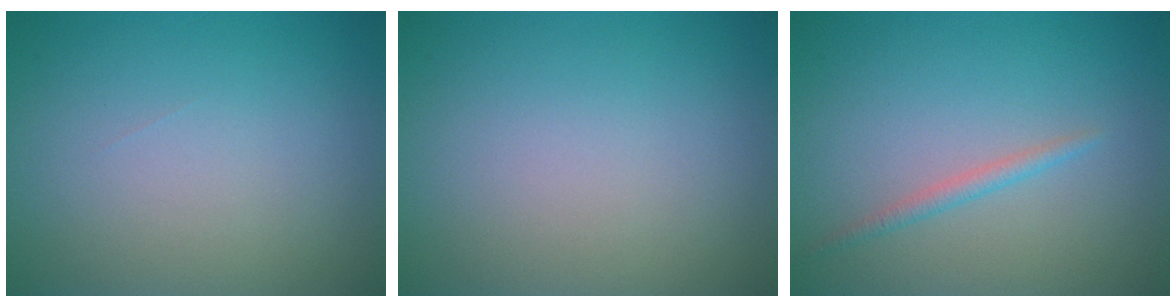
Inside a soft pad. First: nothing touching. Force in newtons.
{"total": 0.0}
{"total": 1.2, "press": 1.2, "slide": 0.0}